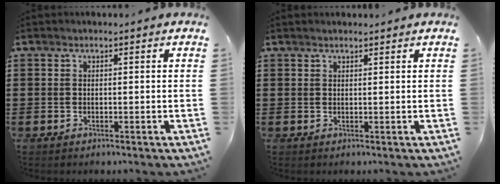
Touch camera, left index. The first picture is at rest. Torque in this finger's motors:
{"motor_torque": [2.15, -0.02, 0.14, 0.00]}